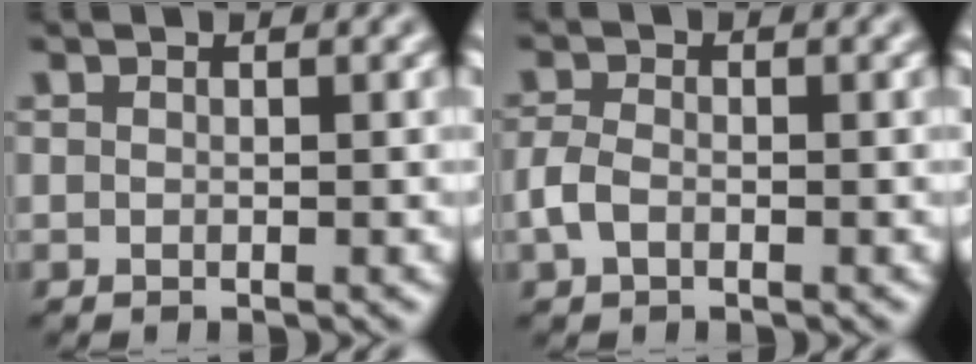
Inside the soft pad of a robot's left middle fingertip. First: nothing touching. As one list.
[{"total": 2.0, "force": [-0.8, 1.2, 1.4], "torque": [-0.031, 0.003, -0.020]}]